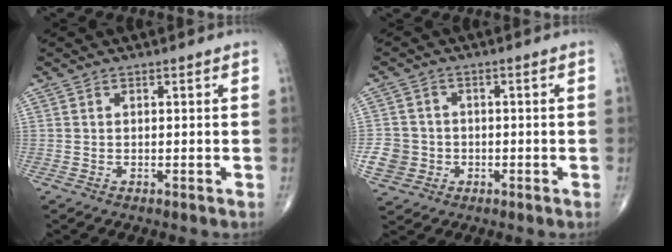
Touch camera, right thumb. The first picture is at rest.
{"total": 5.6, "force": [-1.4, 5.3, 1.4], "torque": [-0.009, 0.009, -0.024]}